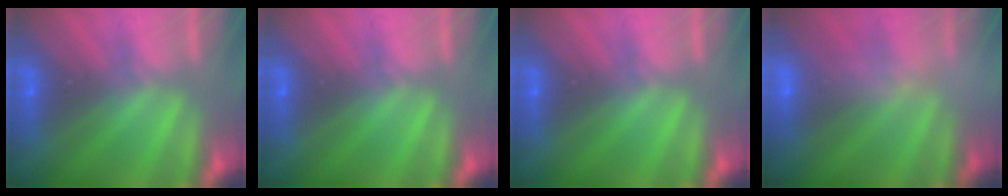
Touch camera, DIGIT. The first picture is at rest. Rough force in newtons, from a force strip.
{"total": 0.0}
{"total": 0.0}
{"total": 2.4}